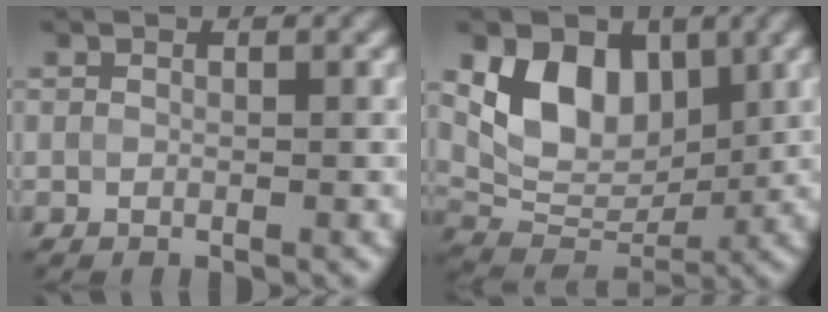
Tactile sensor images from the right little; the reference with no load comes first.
{"total": 7.3, "force": [2.7, 5.0, 4.6], "torque": [-0.073, -0.010, 0.047]}